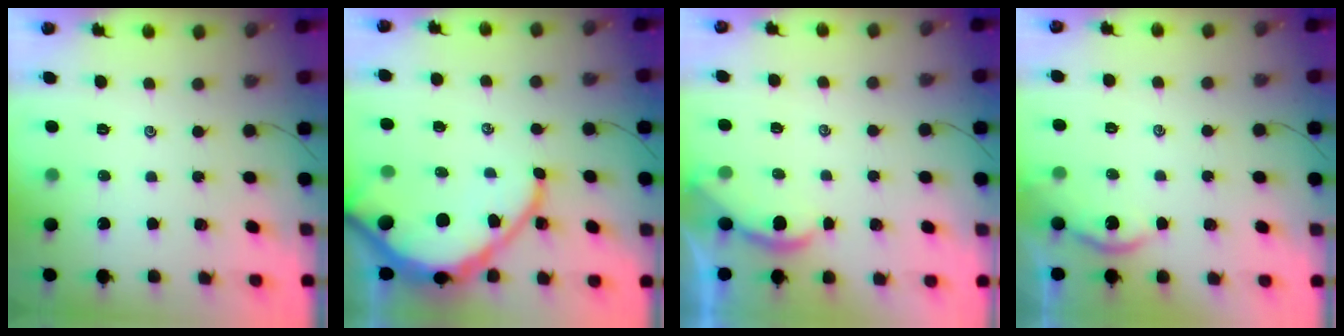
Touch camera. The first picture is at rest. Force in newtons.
{"total": 14.0, "press": 14.0, "slide": 1.5}
{"total": 1.5, "press": 1.5, "slide": 0.2}
{"total": 1.8, "press": 1.8, "slide": 0.3}